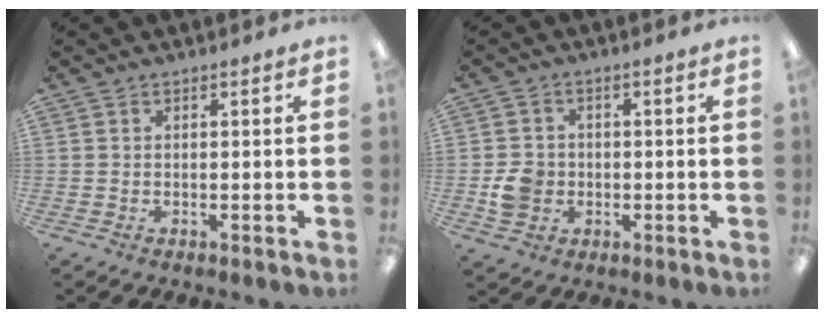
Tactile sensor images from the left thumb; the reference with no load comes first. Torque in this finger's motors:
{"motor_torque": [-0.24, 0.25, -0.03, -0.01, 0.00]}